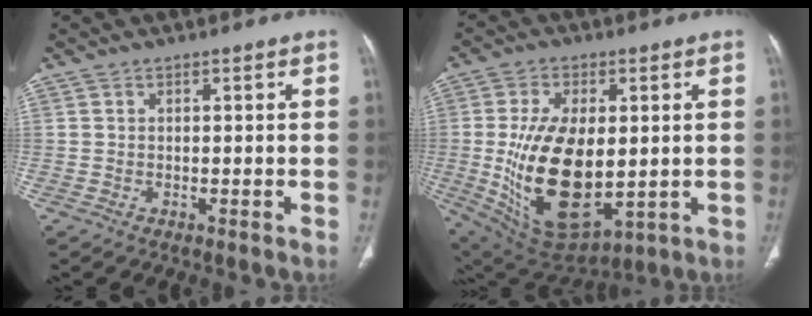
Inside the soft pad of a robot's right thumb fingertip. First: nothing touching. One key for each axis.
{"total": 20.4, "fx": -0.5, "fy": 11.1, "fz": 17.1, "tx": -0.304, "ty": -0.018, "tz": 0.017}